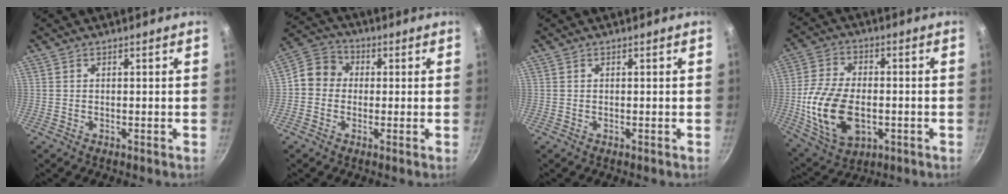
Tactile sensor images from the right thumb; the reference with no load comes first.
{"total": 7.1, "force": [-0.1, 6.4, 3.1], "torque": [-0.030, 0.017, -0.028]}
{"total": 0.0}
{"total": 16.4, "force": [-2.8, 10.2, 12.5], "torque": [-0.228, 0.011, -0.042]}